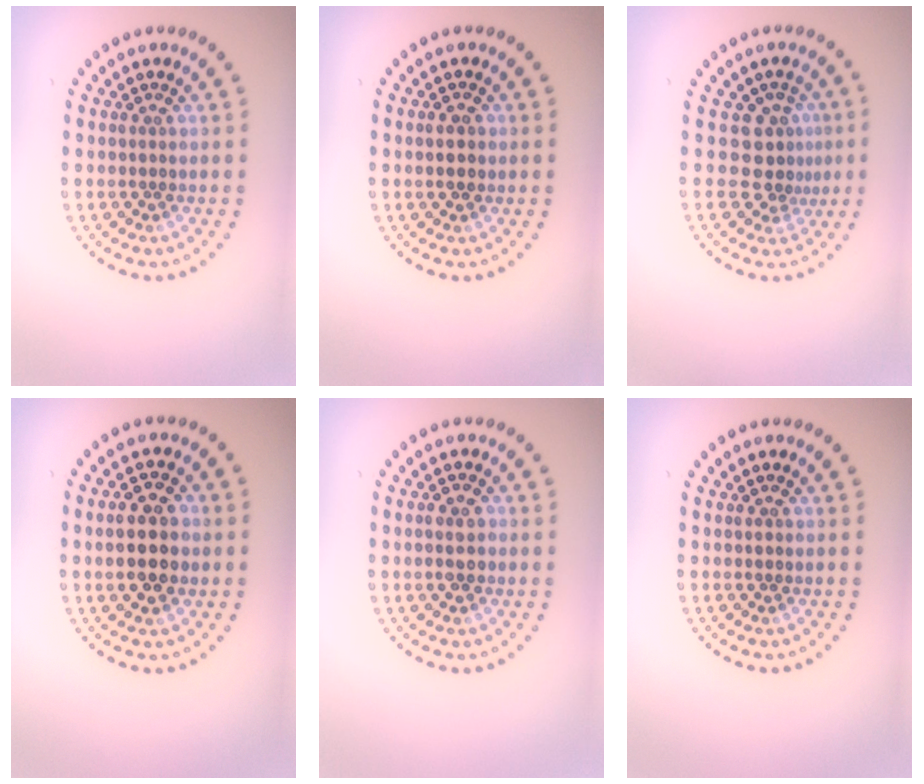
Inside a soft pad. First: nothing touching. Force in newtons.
{"total": 1.8, "press": 1.8, "slide": 0.1}
{"total": 3.0, "press": 2.1, "slide": 2.2}
{"total": 4.4, "press": 4.4, "slide": 0.2}
{"total": 2.1, "press": 2.0, "slide": 0.4}
{"total": 0.5, "press": 0.5, "slide": 0.1}